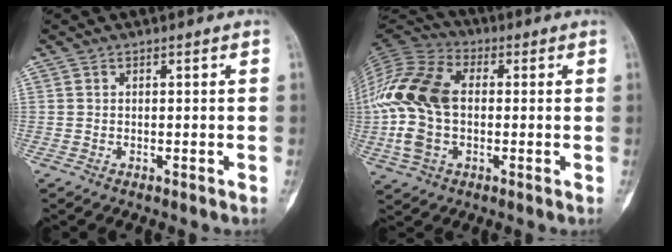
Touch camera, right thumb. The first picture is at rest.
{"total": 17.5, "force": [-0.2, 11.0, 13.6], "torque": [-0.296, 0.020, -0.009]}